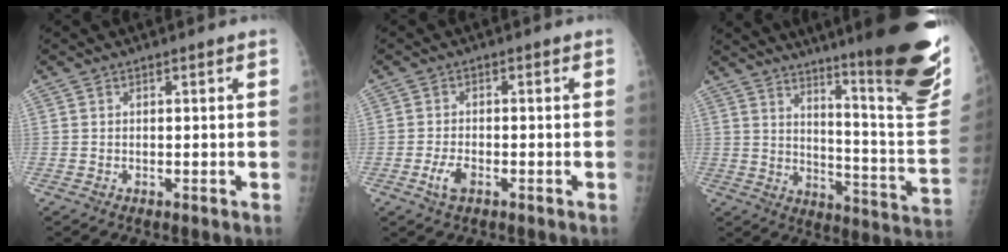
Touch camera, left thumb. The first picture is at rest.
{"total": 3.3, "force": [-1.6, 1.6, 2.4], "torque": [-0.052, 0.006, -0.029]}
{"total": 27.3, "force": [17.5, 3.3, 20.7], "torque": [-0.244, -0.102, 0.245]}